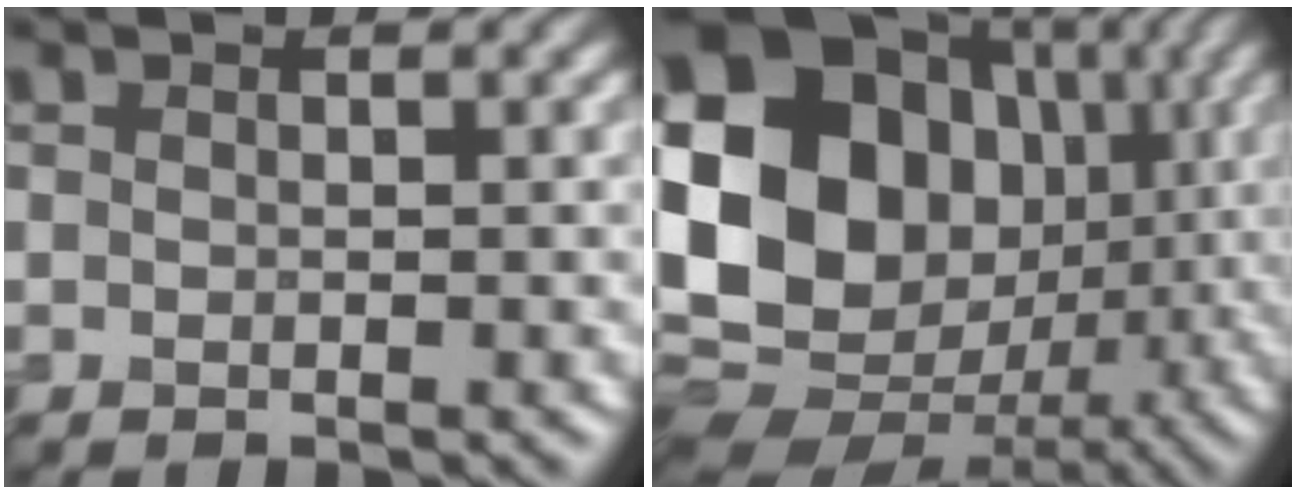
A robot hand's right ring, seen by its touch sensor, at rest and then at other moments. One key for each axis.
{"total": 21.0, "fx": 1.4, "fy": 17.8, "fz": 11.1, "tx": -0.222, "ty": 0.010, "tz": -0.006}